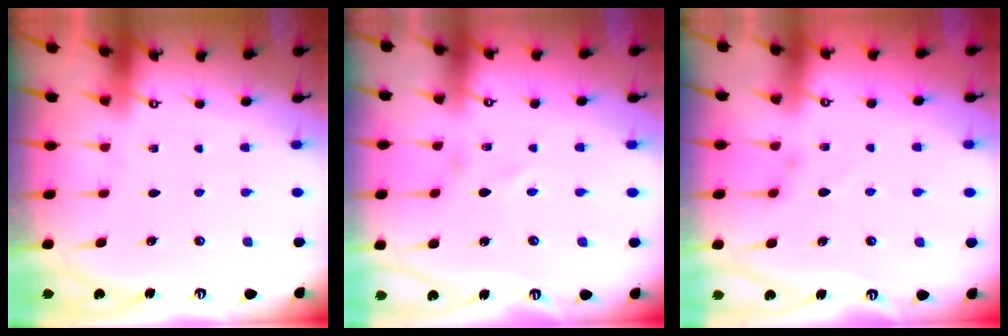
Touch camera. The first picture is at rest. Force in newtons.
{"total": 0.0}
{"total": 1.8, "press": 1.8, "slide": 0.4}